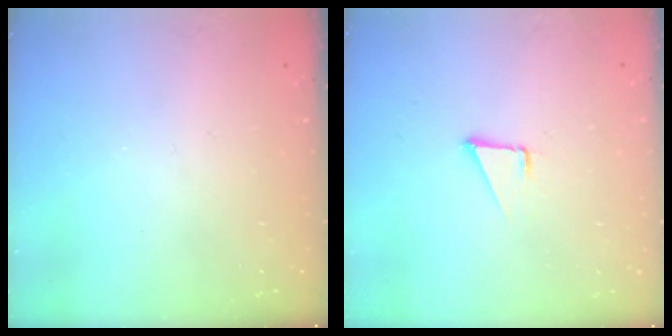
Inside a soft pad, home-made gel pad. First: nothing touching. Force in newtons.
{"total": 1.7, "press": 1.7, "slide": 0.1}